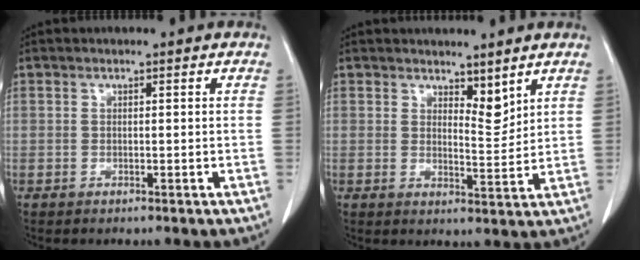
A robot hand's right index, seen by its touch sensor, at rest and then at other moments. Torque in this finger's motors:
{"motor_torque": [-0.03, 0.14, 0.02, 0.00]}